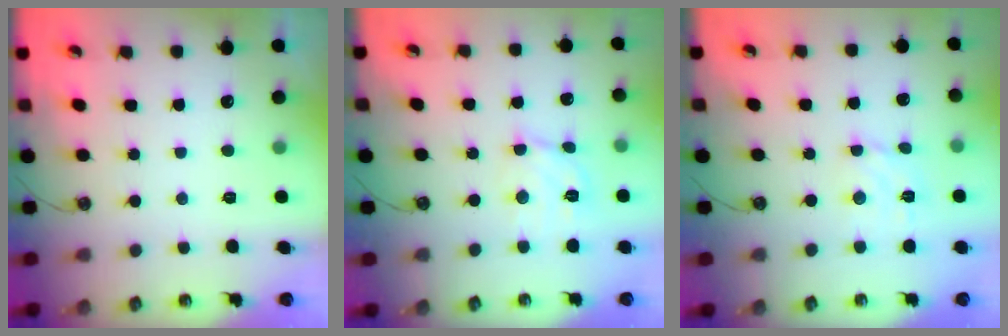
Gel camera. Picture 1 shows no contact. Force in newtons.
{"total": 9.6, "press": 9.5, "slide": 0.9}
{"total": 4.2, "press": 4.2, "slide": 0.4}